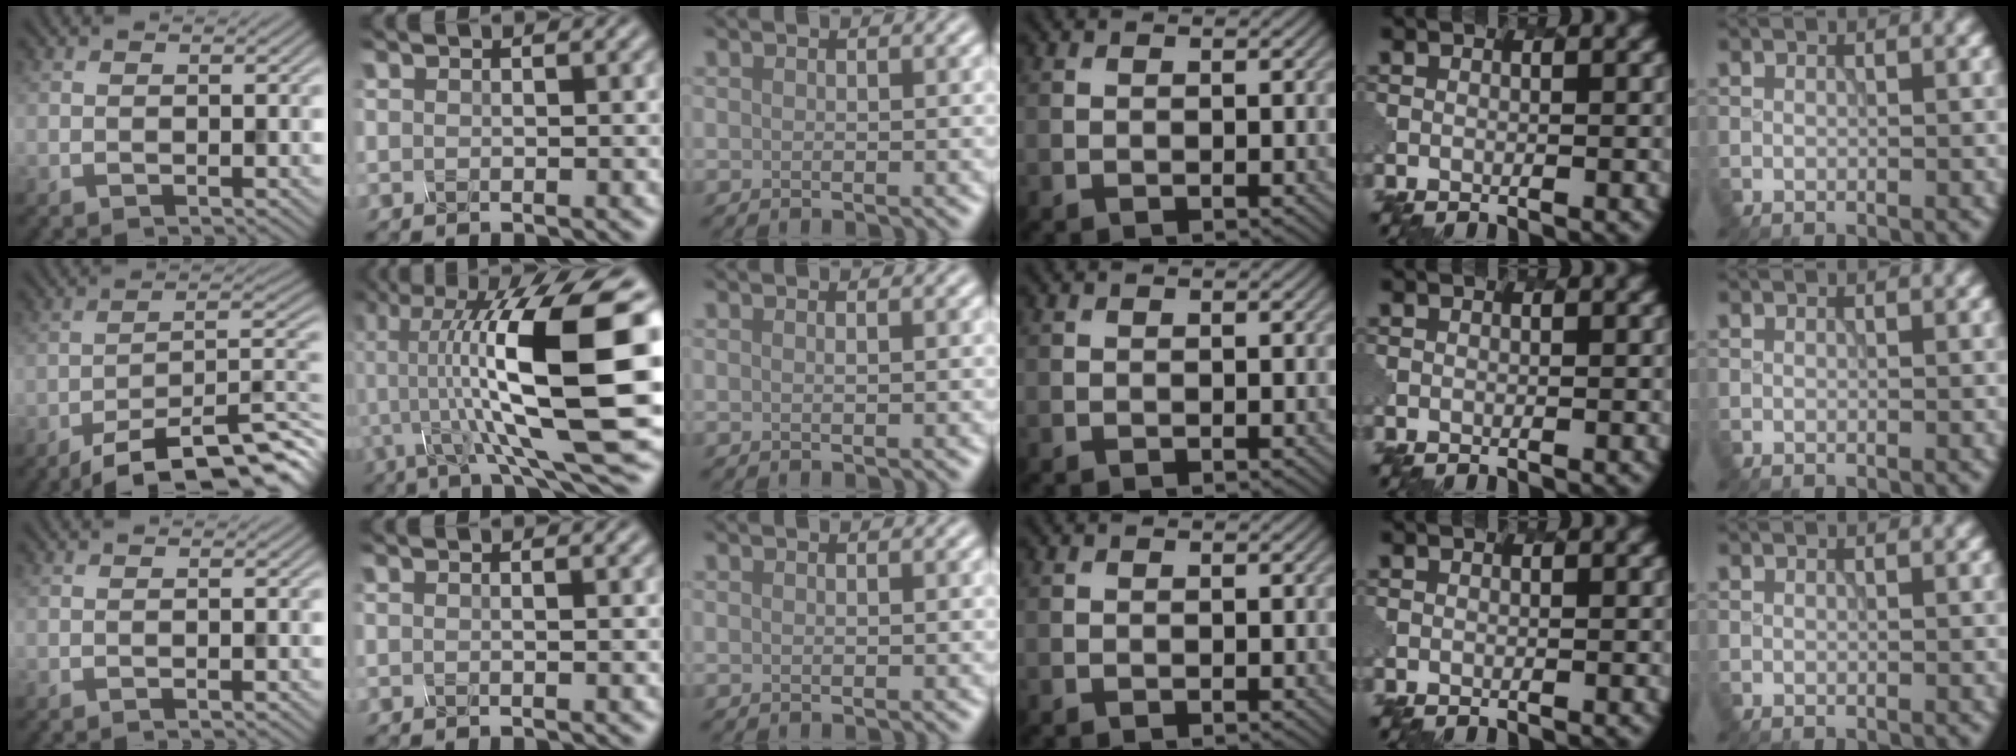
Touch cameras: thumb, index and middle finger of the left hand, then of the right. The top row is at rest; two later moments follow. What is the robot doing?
{"motion": "shake", "object": "salt shaker"}